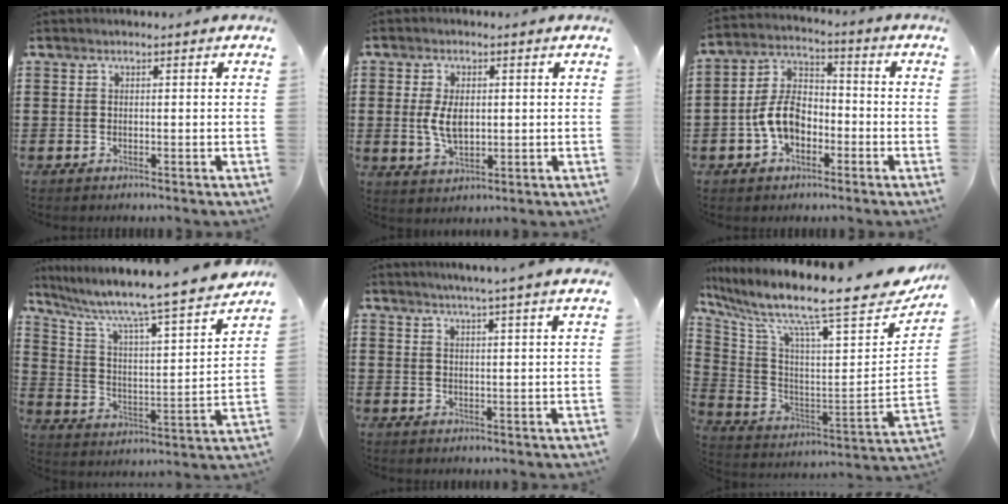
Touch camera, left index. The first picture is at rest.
{"total": 5.5, "force": [0.5, 2.9, 4.6], "torque": [-0.106, 0.004, 0.005]}
{"total": 8.1, "force": [-2.9, 5.2, 5.4], "torque": [-0.137, 0.010, -0.064]}
{"total": 8.4, "force": [7.1, 0.2, 4.5], "torque": [-0.119, -0.062, 0.109]}
{"total": 3.4, "force": [3.1, -1.2, 0.9], "torque": [-0.026, -0.015, 0.052]}
{"total": 10.9, "force": [9.0, 0.4, 6.1], "torque": [-0.130, -0.090, 0.137]}